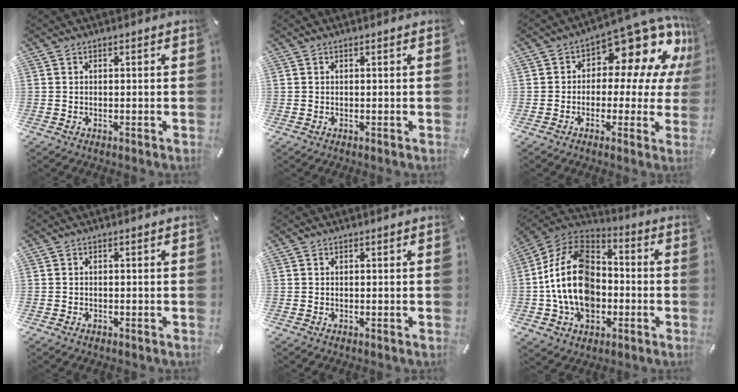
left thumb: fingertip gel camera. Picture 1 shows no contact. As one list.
[{"total": 0.0}, {"total": 13.2, "force": [7.5, 7.0, 8.4], "torque": [-0.119, -0.066, 0.127]}, {"total": 0.8, "force": [-0.5, 0.6, 0.2], "torque": [-0.004, 0.003, -0.011]}, {"total": 0.0}, {"total": 17.9, "force": [-3.5, 13.5, 11.2], "torque": [-0.248, 0.025, -0.066]}]